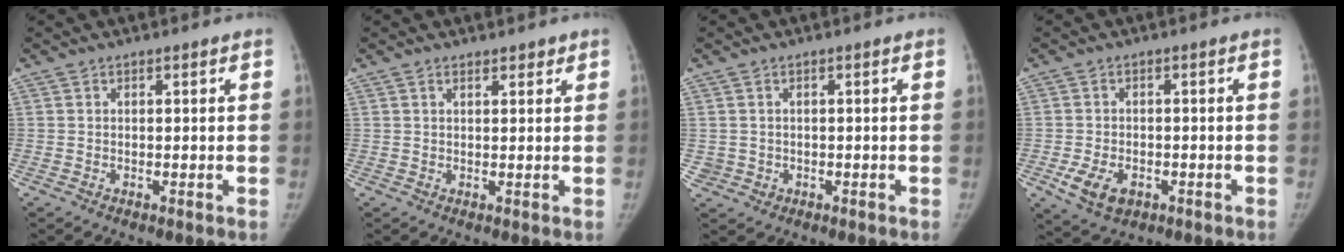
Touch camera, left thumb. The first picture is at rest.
{"total": 2.0, "force": [1.5, 0.9, 1.0], "torque": [-0.005, -0.008, 0.018]}
{"total": 2.2, "force": [-0.1, 2.2, 0.4], "torque": [-0.001, 0.003, 0.007]}
{"total": 6.3, "force": [-2.4, 4.2, 4.1], "torque": [-0.072, 0.001, -0.034]}